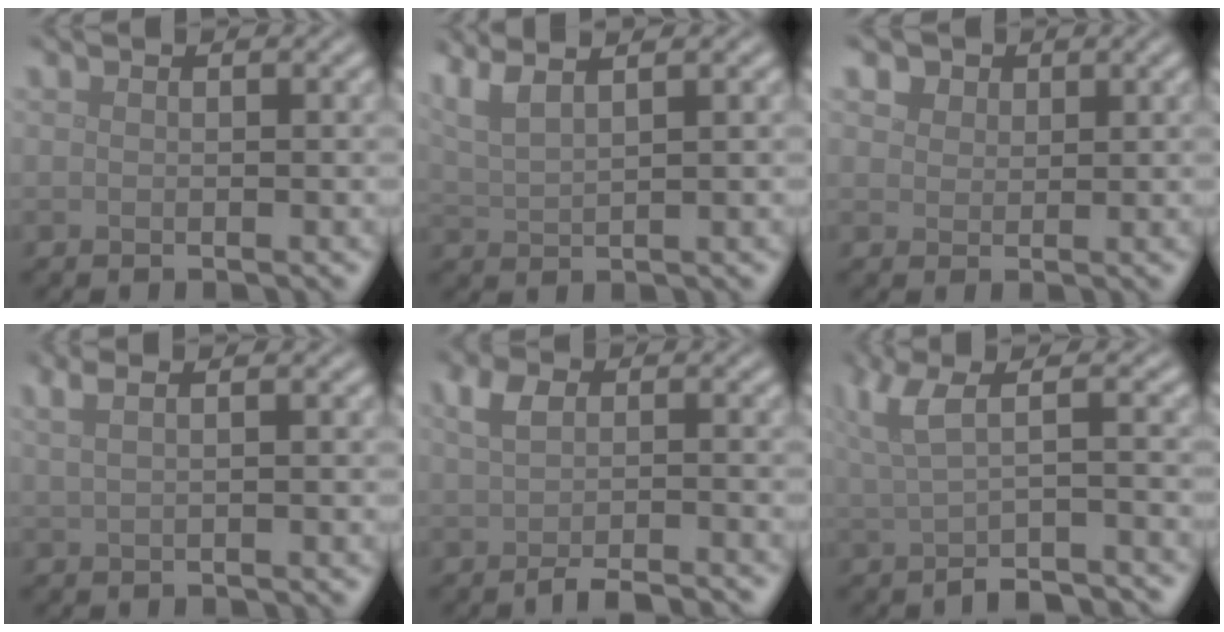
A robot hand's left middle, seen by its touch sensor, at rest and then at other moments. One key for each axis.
{"total": 3.7, "fx": 2.6, "fy": 1.0, "fz": 2.5, "tx": -0.052, "ty": 0.017, "tz": 0.051}
{"total": 3.9, "fx": 2.5, "fy": 2.5, "fz": 1.6, "tx": -0.048, "ty": 0.004, "tz": 0.038}
{"total": 2.9, "fx": 1.7, "fy": 1.1, "fz": 2.0, "tx": -0.032, "ty": 0.008, "tz": 0.013}
{"total": 3.1, "fx": -1.2, "fy": 1.0, "fz": 2.7, "tx": -0.045, "ty": -0.002, "tz": -0.022}
{"total": 5.1, "fx": -0.6, "fy": 1.8, "fz": 4.7, "tx": -0.071, "ty": -0.007, "tz": -0.015}